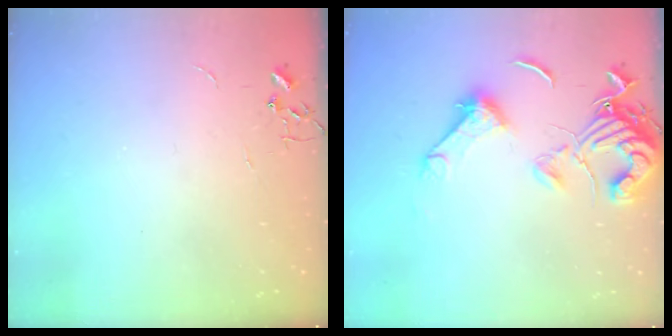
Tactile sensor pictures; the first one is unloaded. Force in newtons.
{"total": 14.8, "press": 14.7, "slide": 1.8}